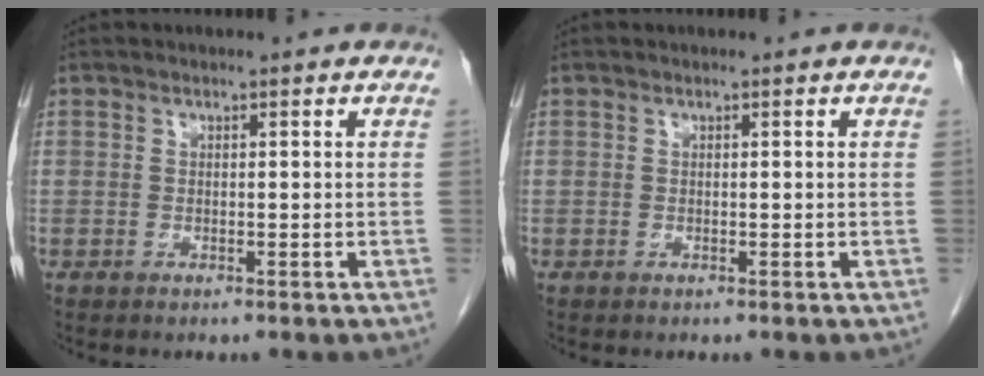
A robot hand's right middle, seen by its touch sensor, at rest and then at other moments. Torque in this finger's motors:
{"motor_torque": [-0.31, -0.15, -0.03, -0.01]}